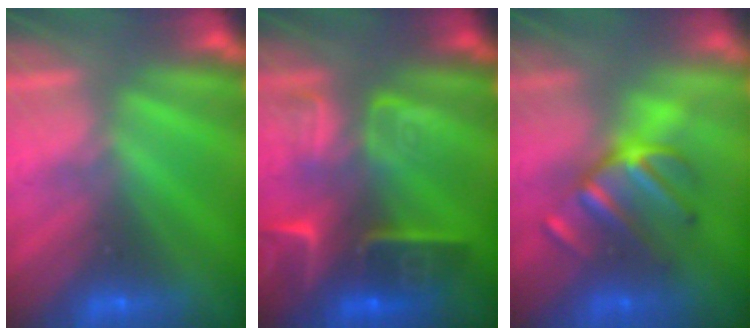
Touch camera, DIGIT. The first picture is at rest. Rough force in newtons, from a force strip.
{"total": 6.2}
{"total": 2.8}